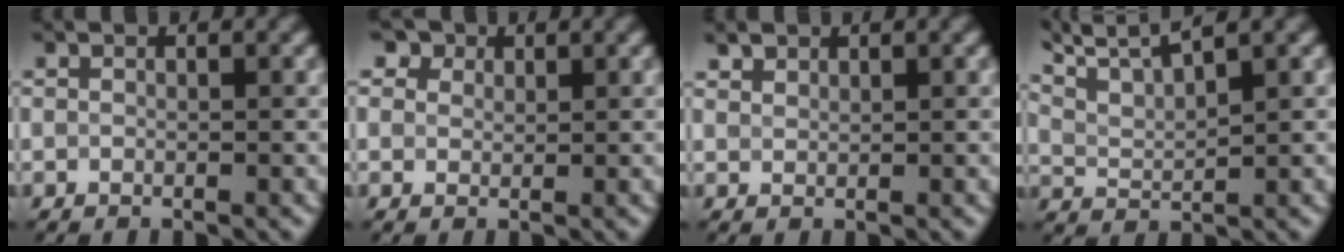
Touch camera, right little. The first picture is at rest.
{"total": 4.3, "force": [2.9, 2.7, 1.7], "torque": [-0.049, 0.011, 0.040]}
{"total": 1.4, "force": [1.2, 0.6, 0.3], "torque": [-0.008, 0.004, 0.030]}
{"total": 5.7, "force": [4.8, 1.0, 2.9], "torque": [-0.064, 0.017, 0.083]}